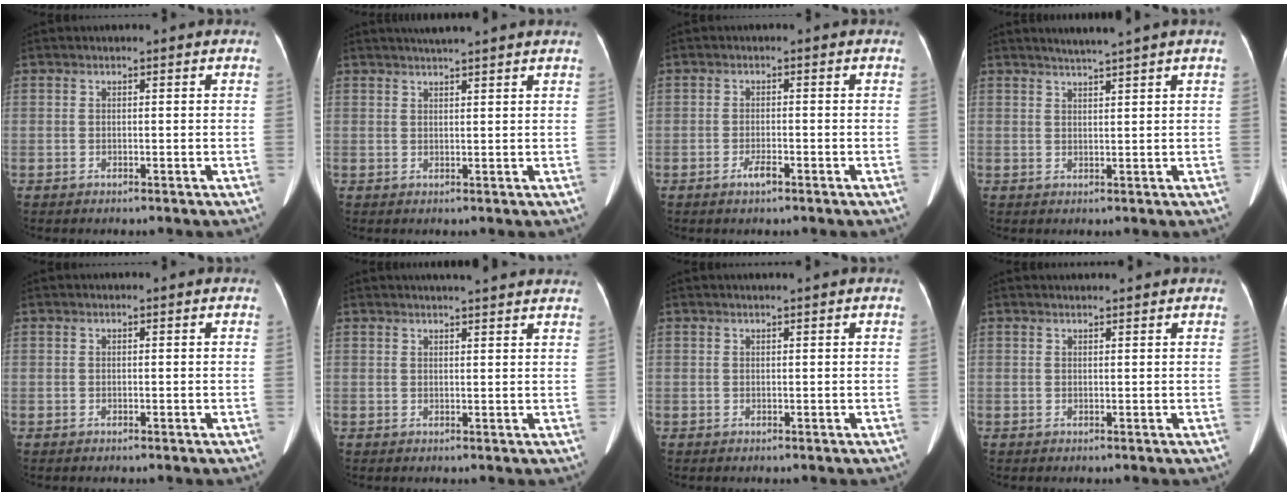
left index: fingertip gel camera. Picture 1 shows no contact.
{"total": 5.3, "force": [4.6, -0.7, 2.5], "torque": [-0.036, 0.024, 0.063]}
{"total": 2.0, "force": [-1.4, 0.4, 1.3], "torque": [-0.030, -0.005, -0.026]}
{"total": 2.8, "force": [2.3, -1.0, 1.2], "torque": [-0.015, 0.002, 0.041]}
{"total": 0.0}
{"total": 9.8, "force": [8.9, 0.7, 4.1], "torque": [-0.051, 0.020, 0.092]}
{"total": 0.6, "force": [0.5, -0.1, 0.3], "torque": [-0.005, 0.010, 0.011]}
{"total": 1.9, "force": [1.9, 0.2, 0.3], "torque": [-0.010, 0.020, 0.027]}